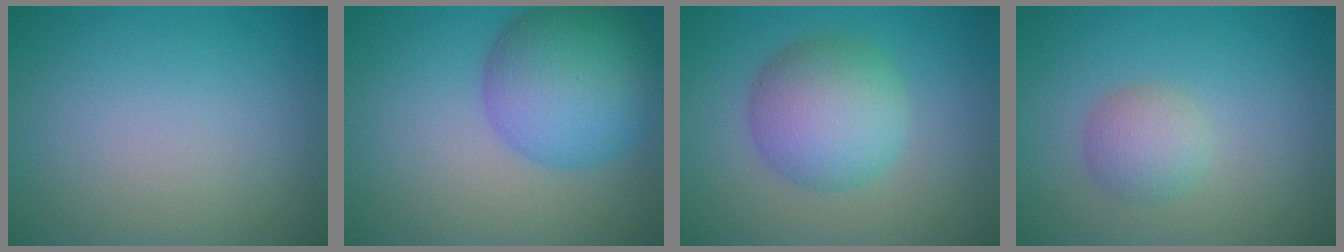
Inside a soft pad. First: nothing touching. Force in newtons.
{"total": 8.7, "press": 8.7, "slide": 0.4}
{"total": 6.1, "press": 6.1, "slide": 0.1}
{"total": 2.5, "press": 2.4, "slide": 0.2}